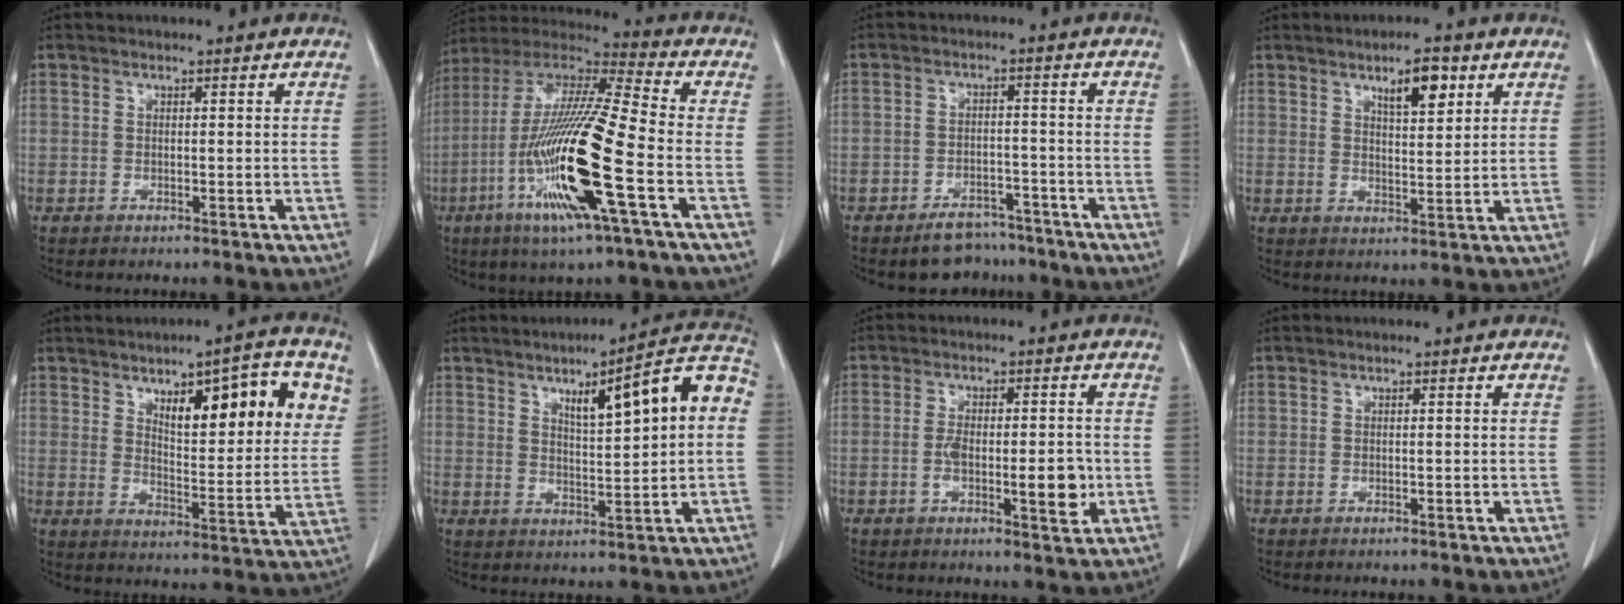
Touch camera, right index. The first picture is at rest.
{"total": 20.7, "force": [-6.4, 0.8, 19.7], "torque": [-0.413, -0.025, -0.127]}
{"total": 5.9, "force": [-5.0, 2.9, 1.3], "torque": [-0.014, 0.006, -0.074]}
{"total": 5.7, "force": [3.2, 1.6, 4.5], "torque": [-0.074, 0.001, 0.052]}
{"total": 16.3, "force": [7.4, 4.7, 13.8], "torque": [-0.181, 0.006, 0.109]}
{"total": 12.3, "force": [3.0, 1.8, 11.8], "torque": [-0.161, 0.029, 0.041]}
{"total": 7.7, "force": [-1.6, 2.2, 7.2], "torque": [-0.114, 0.001, -0.022]}
{"total": 0.0}